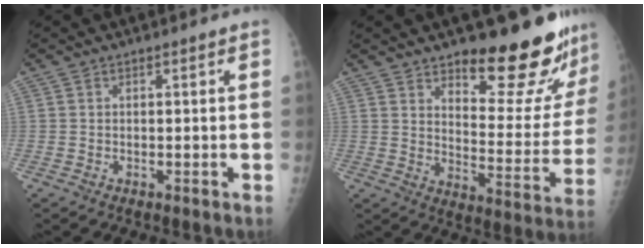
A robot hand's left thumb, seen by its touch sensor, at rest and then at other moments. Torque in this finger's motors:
{"motor_torque": [0.42, 0.47, 0.10, -0.39, 0.12]}